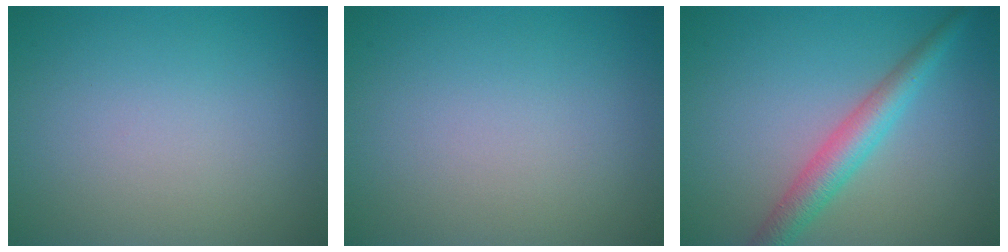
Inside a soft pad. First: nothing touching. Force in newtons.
{"total": 0.0}
{"total": 3.7, "press": 3.7, "slide": 0.1}